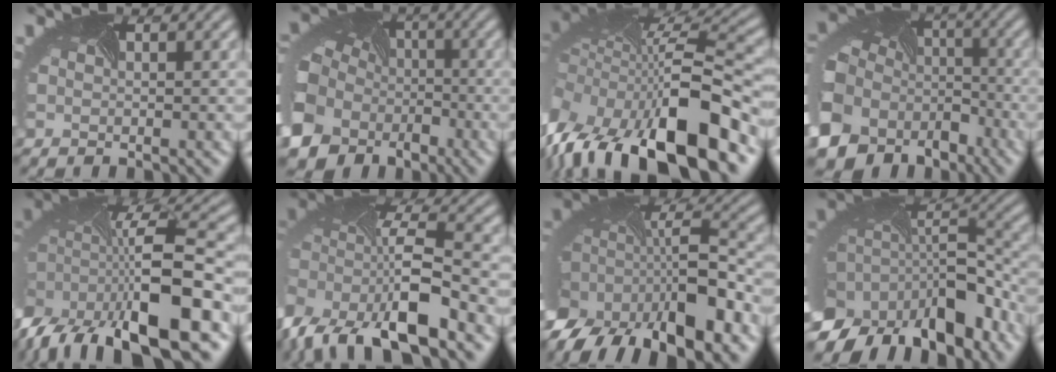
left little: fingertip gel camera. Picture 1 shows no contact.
{"total": 16.0, "force": [-6.5, 13.2, 6.2], "torque": [-0.152, -0.066, -0.122]}
{"total": 16.8, "force": [-7.3, 7.3, 13.3], "torque": [-0.242, -0.033, -0.100]}
{"total": 17.2, "force": [-8.4, 13.5, 6.7], "torque": [-0.166, -0.072, -0.129]}
{"total": 14.9, "force": [-8.4, 6.4, 10.6], "torque": [-0.201, -0.019, -0.134]}
{"total": 12.8, "force": [-6.2, 6.1, 9.5], "torque": [-0.186, -0.024, -0.104]}
{"total": 15.1, "force": [-7.5, 7.3, 11.0], "torque": [-0.217, -0.024, -0.110]}
{"total": 16.0, "force": [-8.8, 9.7, 9.2], "torque": [-0.197, -0.039, -0.118]}